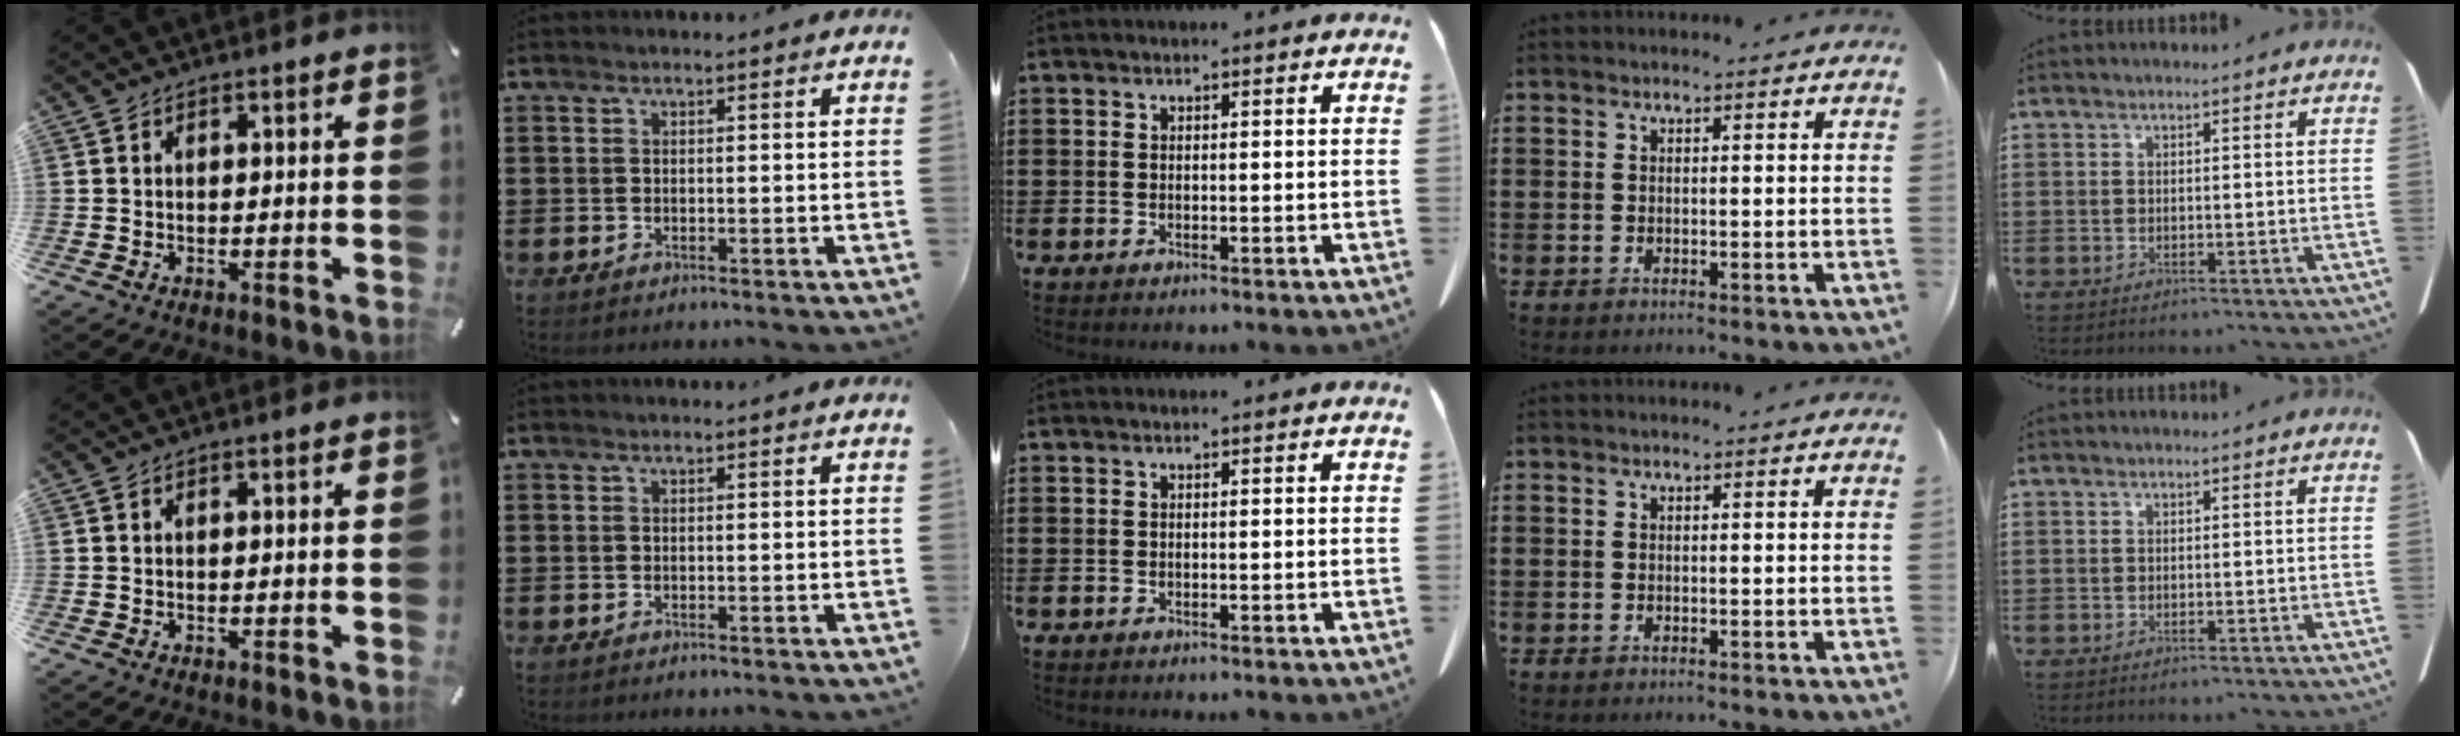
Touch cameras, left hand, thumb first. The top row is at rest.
{}